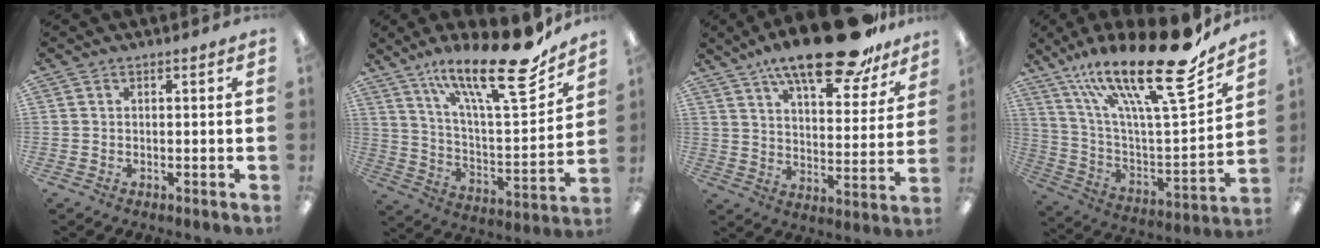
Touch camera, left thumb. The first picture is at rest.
{"total": 24.6, "force": [17.5, 5.9, 16.3], "torque": [-0.255, -0.113, 0.281]}
{"total": 19.8, "force": [14.9, 6.0, 11.6], "torque": [-0.181, -0.090, 0.249]}
{"total": 26.8, "force": [18.0, 6.0, 18.9], "torque": [-0.311, -0.120, 0.293]}